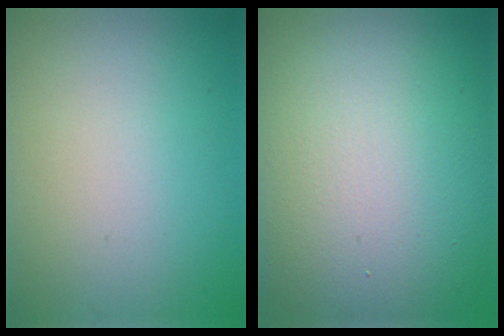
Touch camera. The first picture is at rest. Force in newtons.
{"total": 16.6, "press": 16.6, "slide": 0.6}